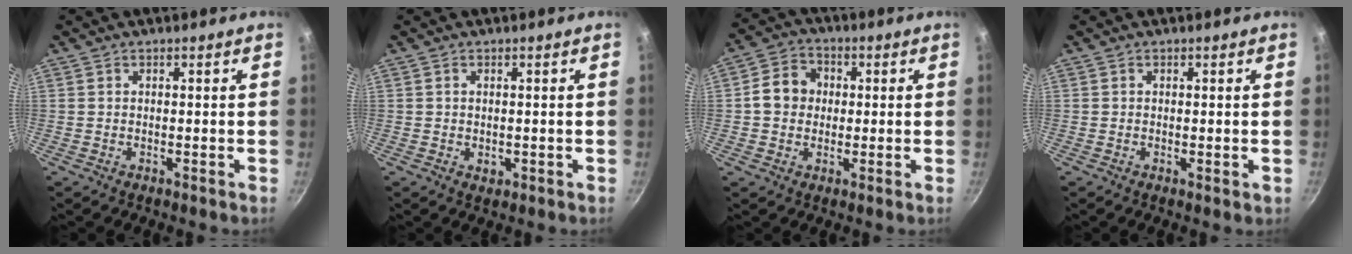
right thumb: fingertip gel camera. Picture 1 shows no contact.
{"total": 1.5, "force": [-0.1, 1.1, 1.0], "torque": [-0.013, -0.002, 0.000]}
{"total": 7.4, "force": [0.4, 6.5, 3.6], "torque": [-0.034, 0.014, -0.008]}
{"total": 0.5, "force": [0.0, 0.2, 0.5], "torque": [-0.006, -0.002, -0.001]}